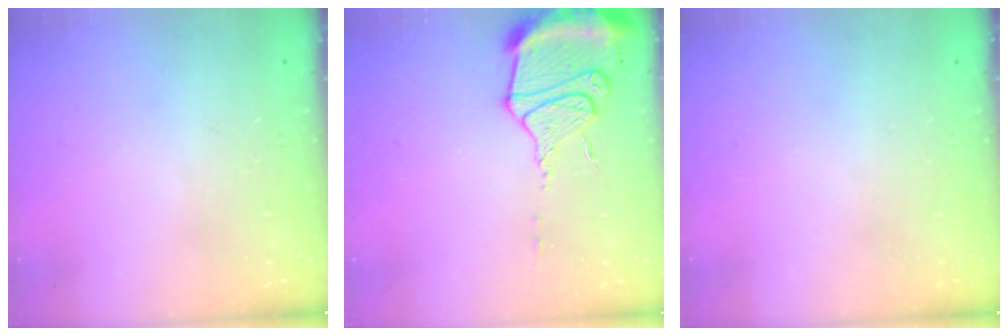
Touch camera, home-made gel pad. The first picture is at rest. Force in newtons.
{"total": 14.1, "press": 14.1, "slide": 1.3}
{"total": 0.0}